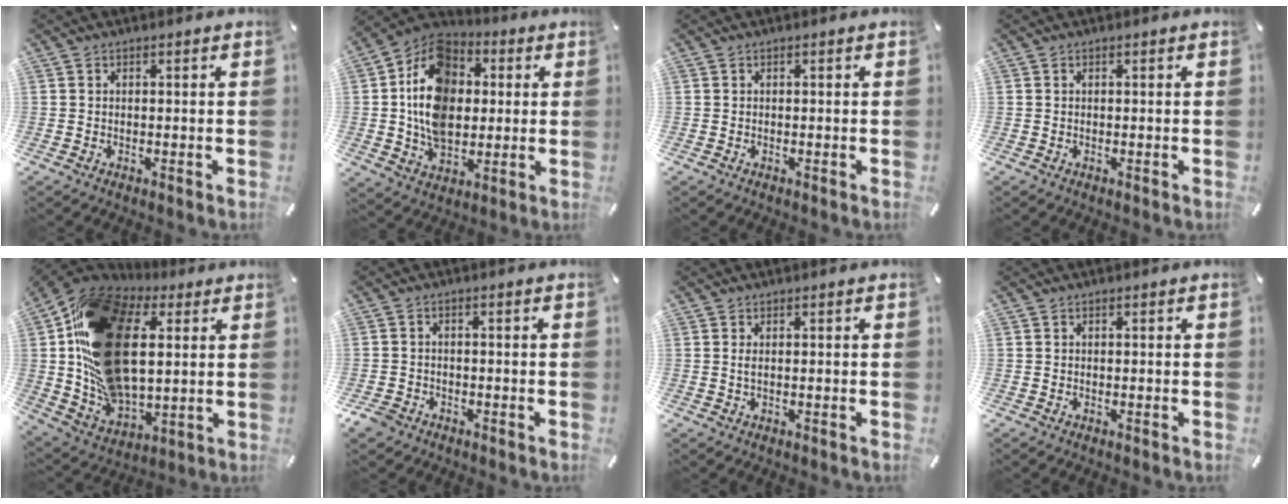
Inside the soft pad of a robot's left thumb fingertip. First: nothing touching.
{"total": 16.4, "force": [1.2, 12.6, 10.4], "torque": [-0.211, -0.001, 0.018]}
{"total": 0.0}
{"total": 0.0}
{"total": 26.7, "force": [6.3, 18.3, 18.4], "torque": [-0.378, -0.026, 0.116]}
{"total": 2.9, "force": [-2.0, 2.0, 0.8], "torque": [-0.027, 0.005, -0.043]}
{"total": 1.2, "force": [0.2, 0.2, 1.1], "torque": [-0.024, -0.002, 0.004]}
{"total": 0.0}